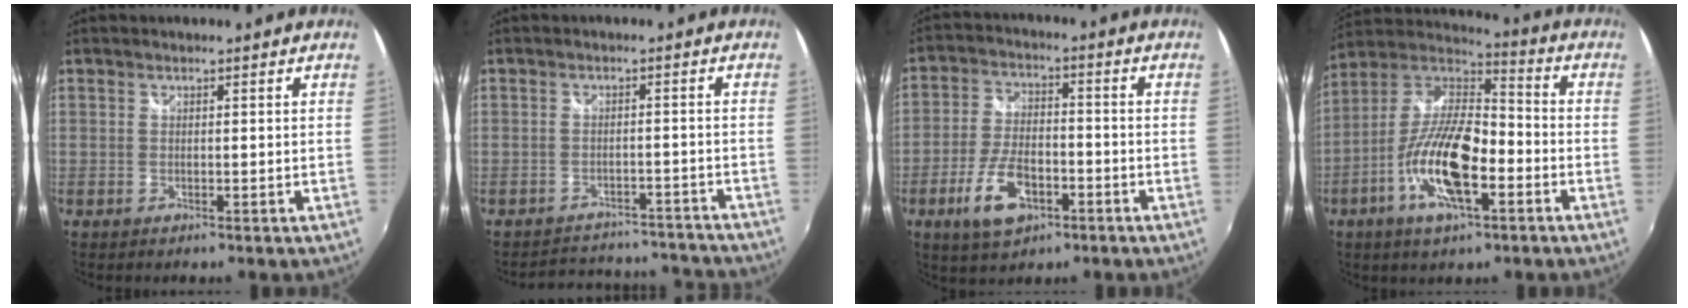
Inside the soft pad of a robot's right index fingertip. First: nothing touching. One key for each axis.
{"total": 13.1, "fx": -12.0, "fy": 4.7, "fz": 2.3, "tx": -0.052, "ty": 0.034, "tz": -0.142}
{"total": 10.4, "fx": -4.9, "fy": 5.2, "fz": 7.6, "tx": -0.160, "ty": -0.001, "tz": -0.083}
{"total": 16.5, "fx": -6.2, "fy": 5.8, "fz": 14.1, "tx": -0.285, "ty": -0.007, "tz": -0.123}